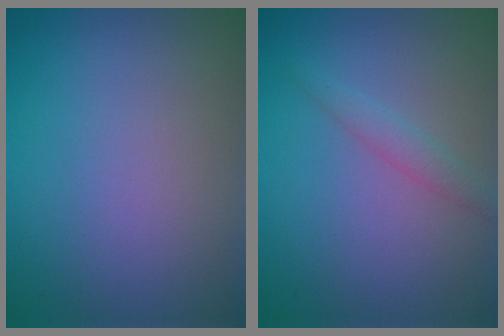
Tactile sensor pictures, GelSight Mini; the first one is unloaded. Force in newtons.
{"total": 1.5, "press": 1.5, "slide": 0.1}